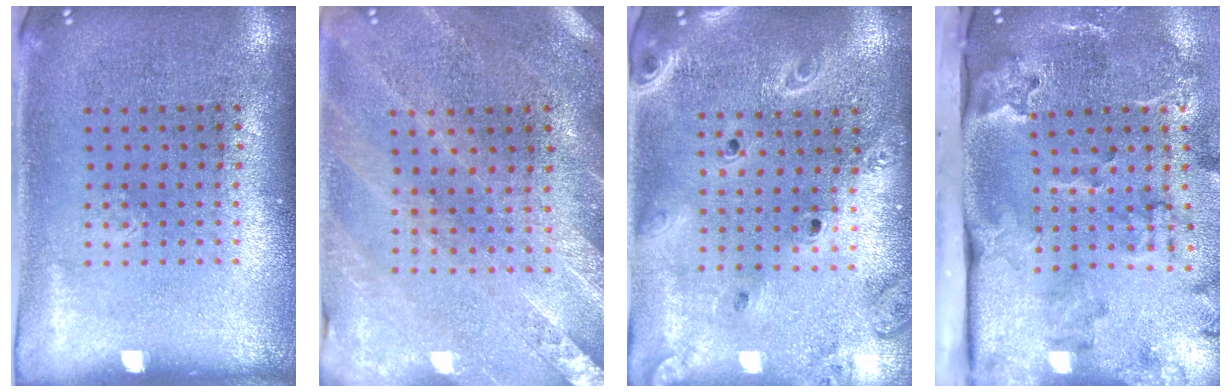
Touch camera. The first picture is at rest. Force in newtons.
{"total": 0.6, "press": 0.6, "slide": 0.2}
{"total": 2.3, "press": 2.1, "slide": 0.9}
{"total": 4.0, "press": 2.7, "slide": 3.0}